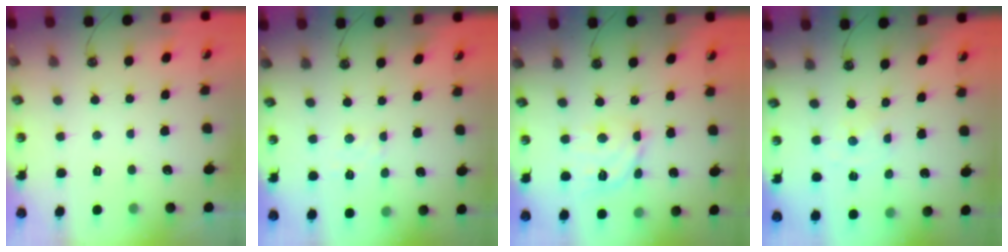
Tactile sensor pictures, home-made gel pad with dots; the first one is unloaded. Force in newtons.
{"total": 3.8, "press": 3.8, "slide": 0.5}
{"total": 12.1, "press": 12.0, "slide": 0.9}
{"total": 0.0}